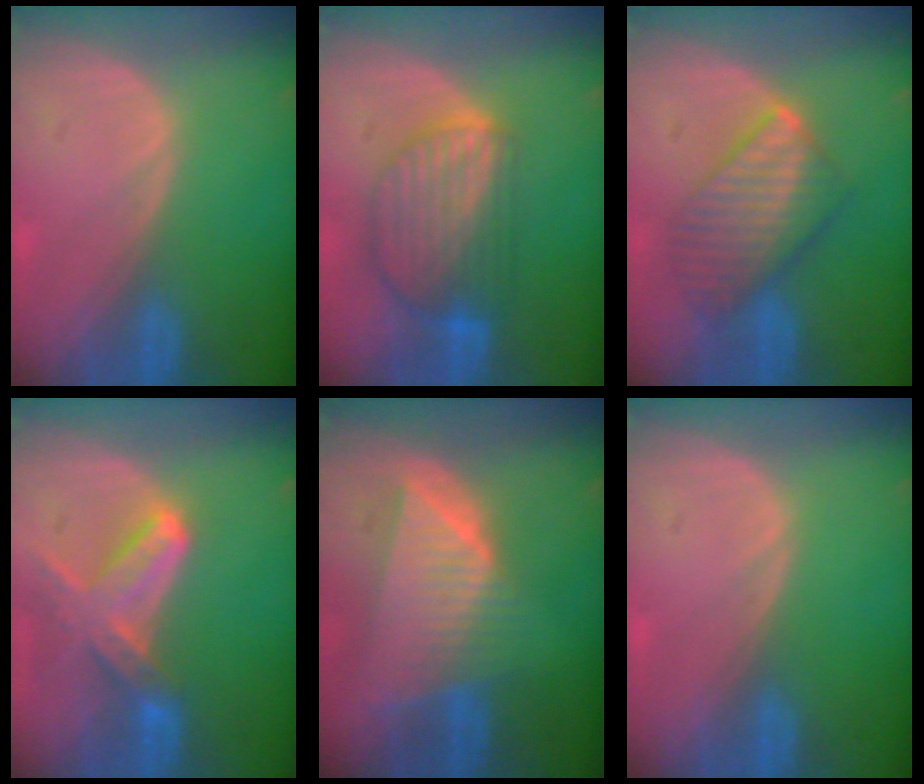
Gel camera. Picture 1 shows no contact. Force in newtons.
{"total": 8.8, "press": 7.7, "slide": 4.2}
{"total": 7.7, "press": 7.7, "slide": 0.3}
{"total": 7.6, "press": 6.9, "slide": 3.4}
{"total": 8.7, "press": 7.9, "slide": 3.8}
{"total": 0.0}